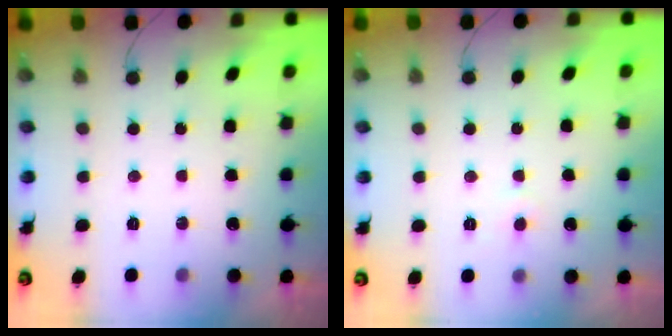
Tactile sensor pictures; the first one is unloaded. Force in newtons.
{"total": 2.6, "press": 2.6, "slide": 0.2}